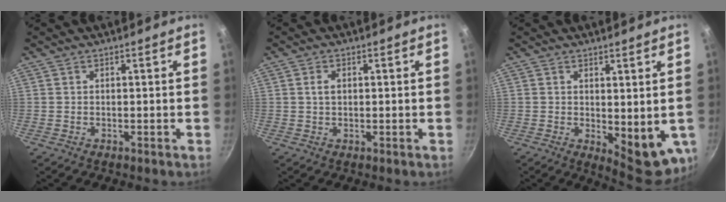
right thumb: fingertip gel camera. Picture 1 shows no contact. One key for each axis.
{"total": 2.1, "fx": 0.4, "fy": 1.4, "fz": 1.5, "tx": -0.022, "ty": 0.003, "tz": 0.007}
{"total": 9.5, "fx": 0.2, "fy": 4.3, "fz": 8.5, "tx": -0.089, "ty": -0.018, "tz": 0.016}